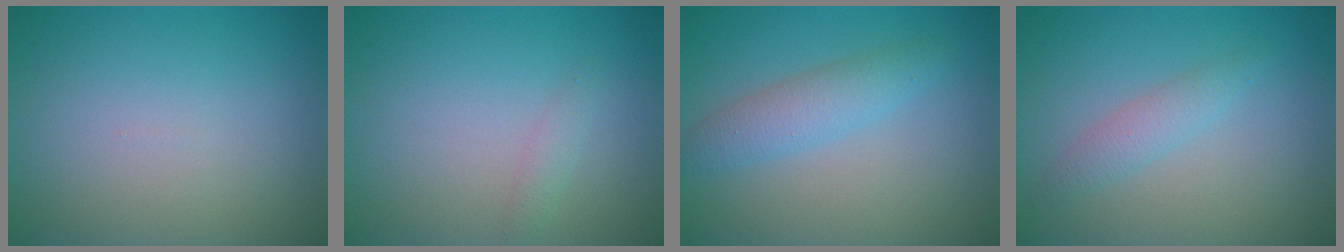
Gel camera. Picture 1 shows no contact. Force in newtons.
{"total": 0.9, "press": 0.9, "slide": 0.1}
{"total": 2.9, "press": 2.9, "slide": 0.0}
{"total": 1.8, "press": 1.8, "slide": 0.1}